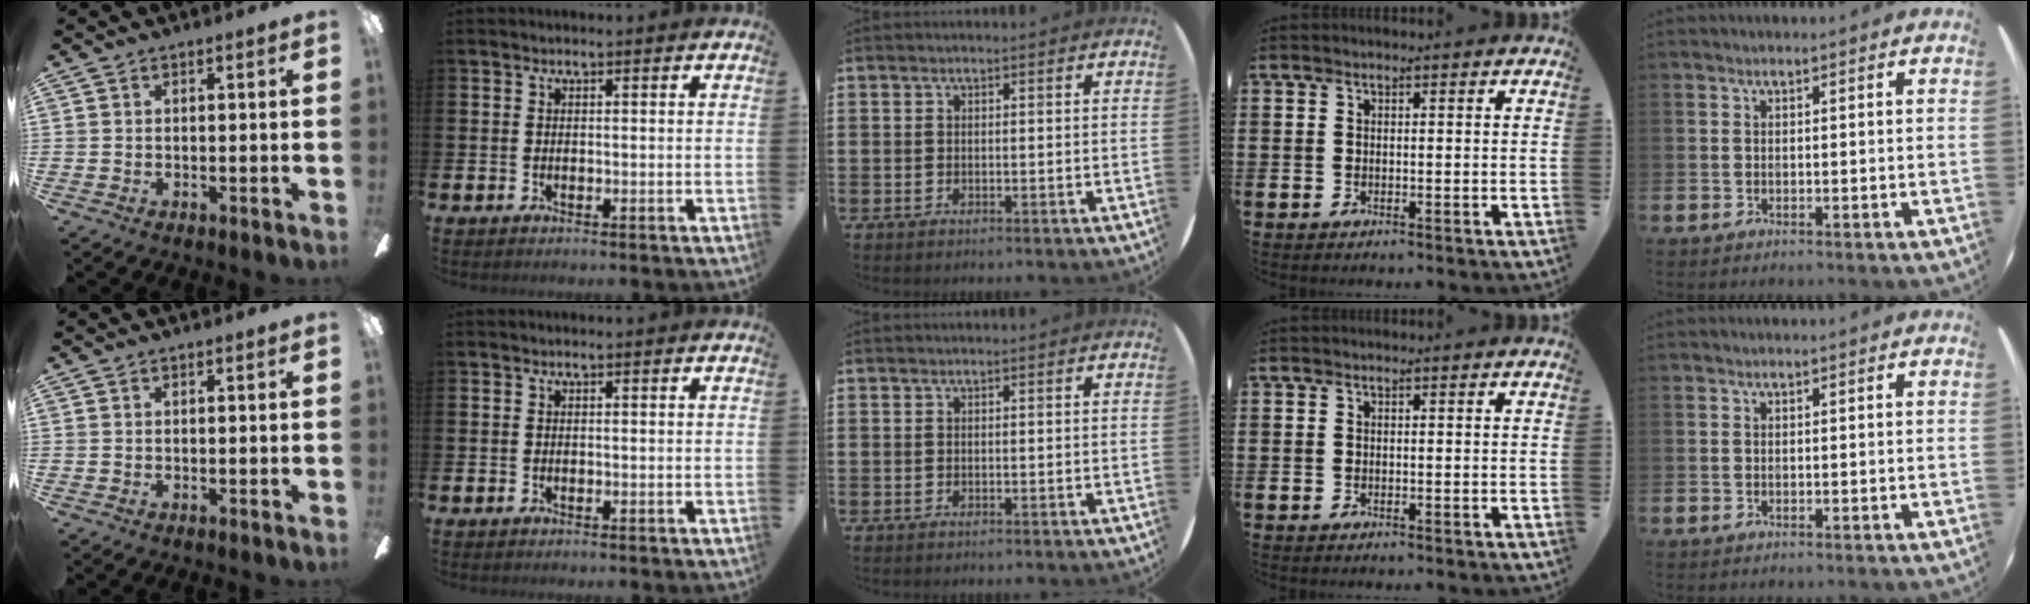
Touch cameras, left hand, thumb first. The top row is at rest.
{}